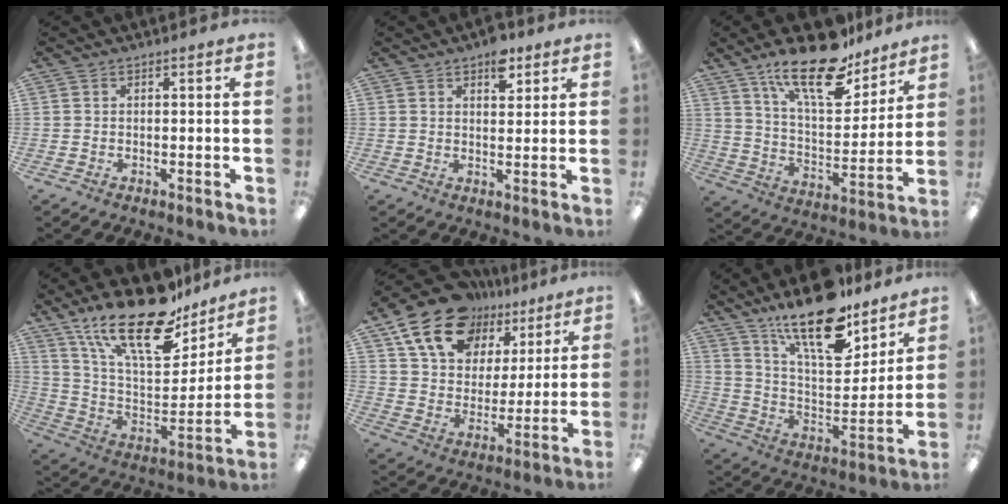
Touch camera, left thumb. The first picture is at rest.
{"total": 6.3, "force": [3.8, 3.3, 3.7], "torque": [-0.033, -0.018, 0.060]}
{"total": 20.3, "force": [14.6, 7.8, 11.8], "torque": [-0.191, -0.087, 0.249]}
{"total": 24.9, "force": [17.7, 9.6, 14.6], "torque": [-0.242, -0.108, 0.306]}
{"total": 17.8, "force": [11.6, 11.3, 7.3], "torque": [-0.139, -0.057, 0.217]}
{"total": 21.2, "force": [15.7, 7.7, 11.9], "torque": [-0.197, -0.103, 0.270]}